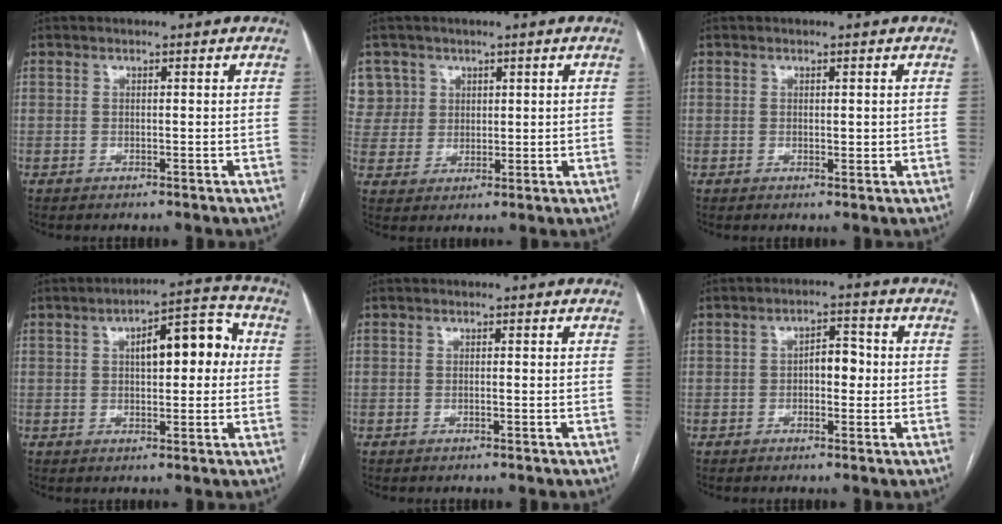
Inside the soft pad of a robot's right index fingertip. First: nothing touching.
{"total": 7.2, "force": [3.5, 6.3, -0.1], "torque": [0.005, 0.017, 0.080]}
{"total": 1.2, "force": [0.2, 0.7, 0.9], "torque": [-0.012, -0.003, 0.006]}
{"total": 9.5, "force": [1.8, 3.4, 8.7], "torque": [-0.120, 0.036, 0.027]}
{"total": 0.0}
{"total": 4.0, "force": [-0.1, 2.1, 3.4], "torque": [-0.050, 0.015, -0.001]}